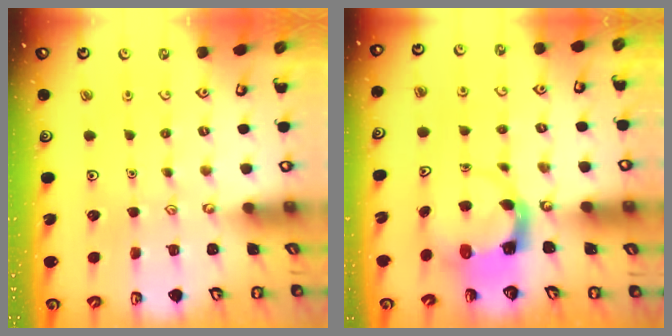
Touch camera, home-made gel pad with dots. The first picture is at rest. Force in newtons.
{"total": 3.6, "press": 3.5, "slide": 0.5}